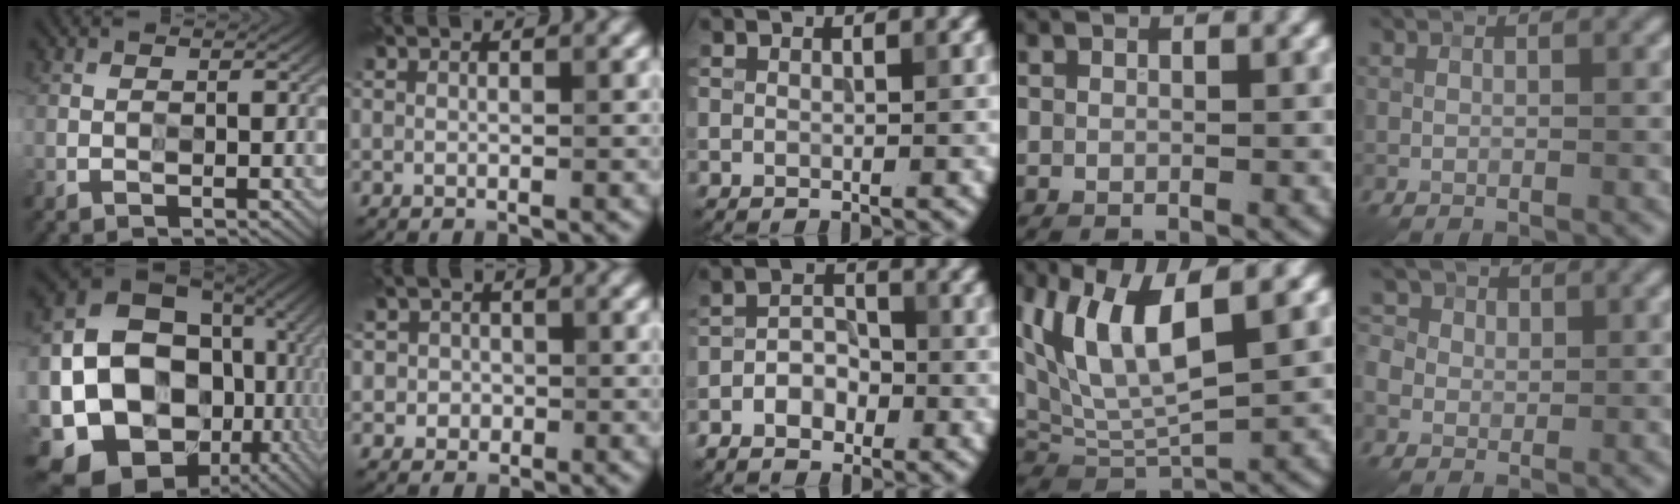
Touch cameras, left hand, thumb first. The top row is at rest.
{"thumb": {"total": 19.4, "force": [-4.4, 15.9, 10.2], "torque": [-0.222, -0.046, -0.059]}, "index": {"total": 2.2, "force": [0.1, 2.2, 0.6], "torque": [0.012, 0.002, -0.013]}, "middle": {"total": 3.3, "force": [-2.0, 2.1, 1.6], "torque": [-0.025, 0.004, -0.039]}, "ring": {"total": 9.7, "force": [4.1, 3.4, 8.0], "torque": [-0.170, 0.003, 0.077]}, "little": {"total": 5.2, "force": [1.0, 4.7, 2.0], "torque": [-0.035, 0.033, -0.005]}}